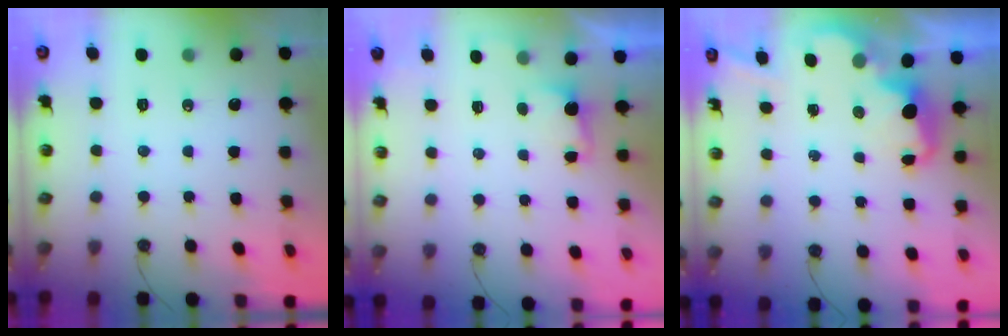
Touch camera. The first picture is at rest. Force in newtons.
{"total": 1.4, "press": 1.1, "slide": 0.9}
{"total": 2.6, "press": 2.6, "slide": 0.5}